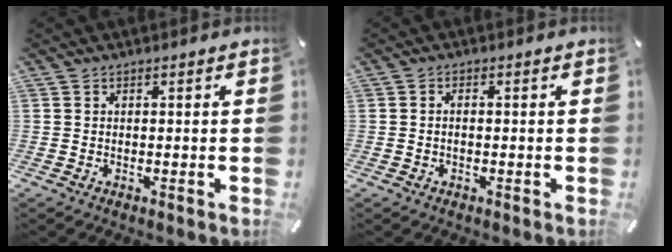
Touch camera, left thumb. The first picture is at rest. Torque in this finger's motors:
{"motor_torque": [-0.13, -0.24, -0.02, -0.02, -0.03]}